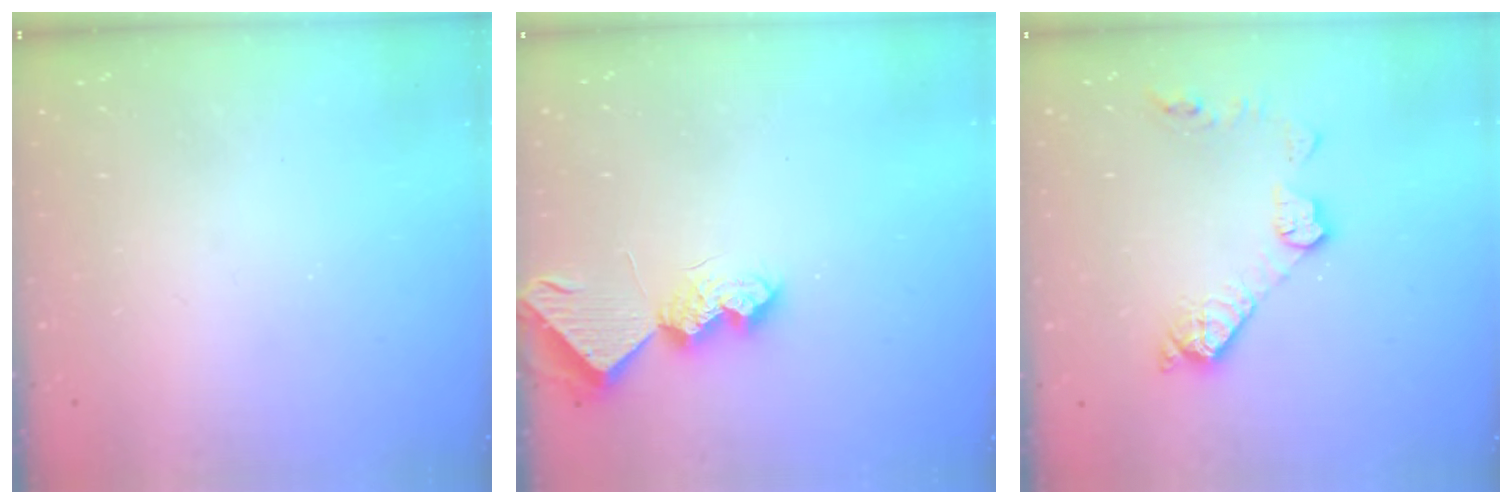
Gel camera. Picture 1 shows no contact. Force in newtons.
{"total": 8.7, "press": 8.7, "slide": 0.4}
{"total": 10.9, "press": 10.9, "slide": 0.7}